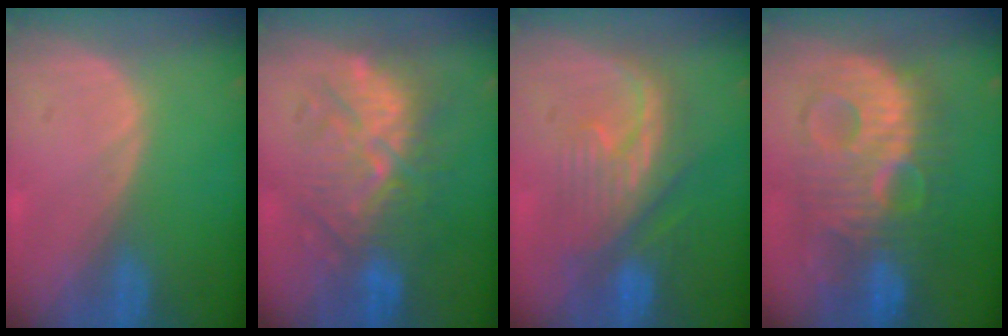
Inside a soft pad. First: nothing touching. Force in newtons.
{"total": 9.8, "press": 9.7, "slide": 1.0}
{"total": 8.1, "press": 8.0, "slide": 1.0}
{"total": 11.4, "press": 11.4, "slide": 0.7}